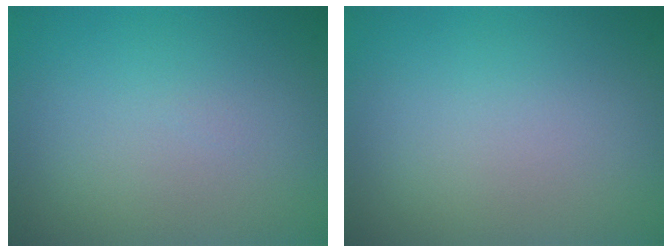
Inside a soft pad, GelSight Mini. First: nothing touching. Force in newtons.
{"total": 0.0}